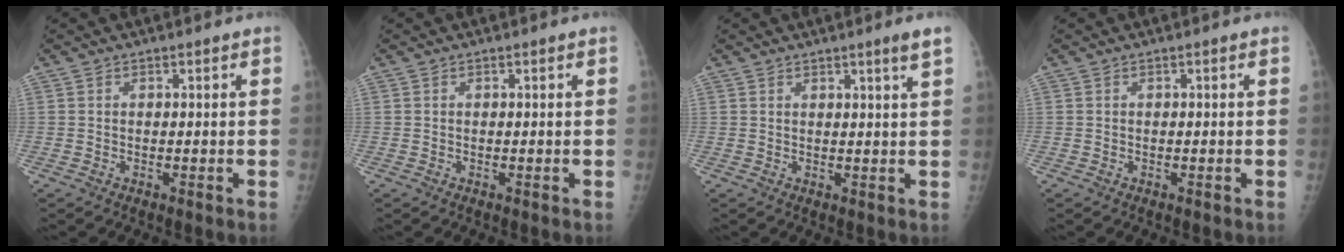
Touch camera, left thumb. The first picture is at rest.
{"total": 0.0}
{"total": 2.6, "force": [1.8, -0.6, 1.8], "torque": [-0.026, -0.017, 0.026]}
{"total": 0.0}